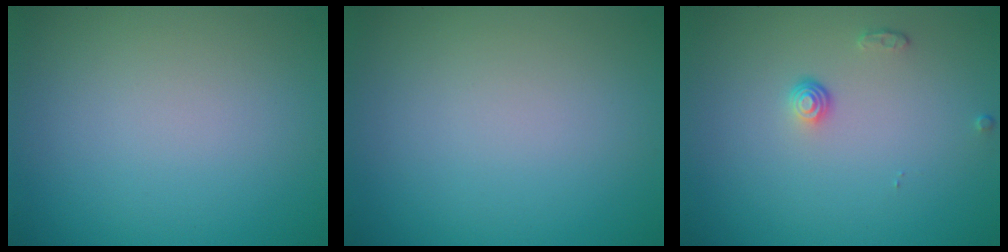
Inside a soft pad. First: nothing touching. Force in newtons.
{"total": 0.0}
{"total": 1.1, "press": 0.8, "slide": 0.8}